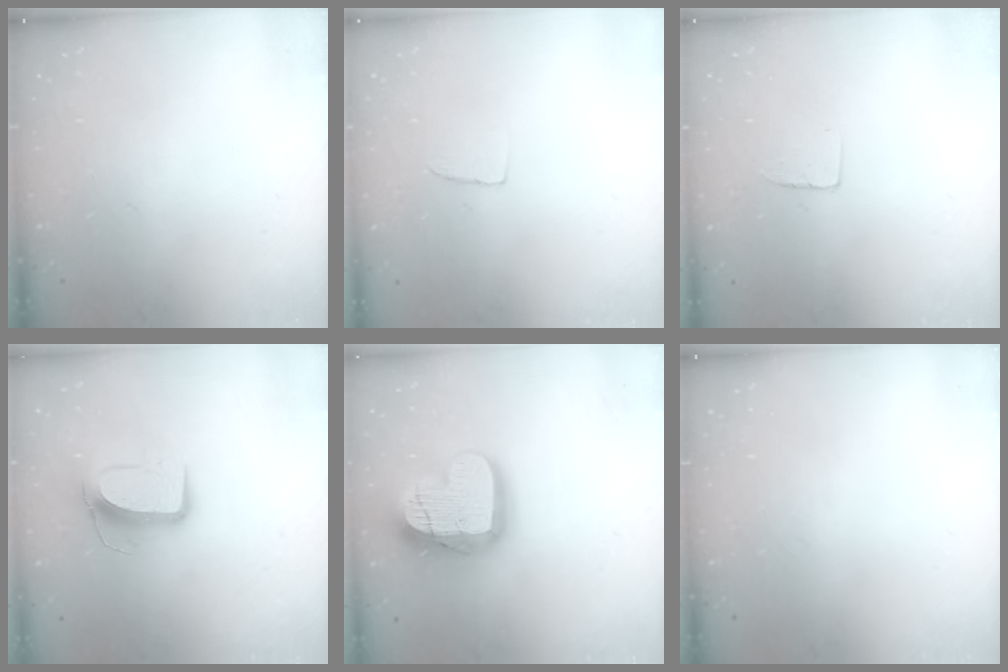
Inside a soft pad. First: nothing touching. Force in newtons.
{"total": 2.4, "press": 2.4, "slide": 0.1}
{"total": 3.8, "press": 3.8, "slide": 0.2}
{"total": 9.8, "press": 9.8, "slide": 0.4}
{"total": 19.8, "press": 19.8, "slide": 1.5}
{"total": 0.0}